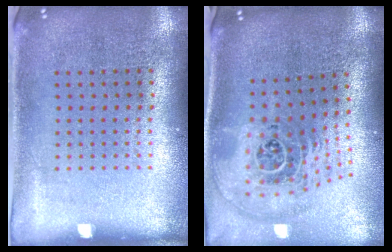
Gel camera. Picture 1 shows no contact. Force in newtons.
{"total": 2.7, "press": 1.8, "slide": 2.0}